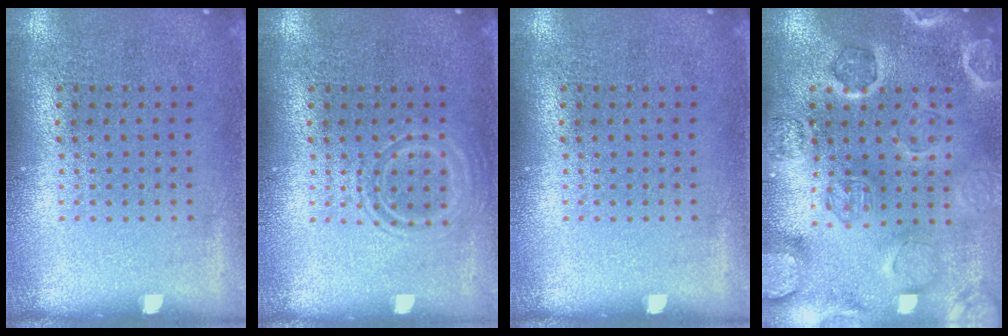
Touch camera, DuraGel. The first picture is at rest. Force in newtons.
{"total": 1.9, "press": 1.9, "slide": 0.3}
{"total": 0.0}
{"total": 2.4, "press": 2.4, "slide": 0.2}